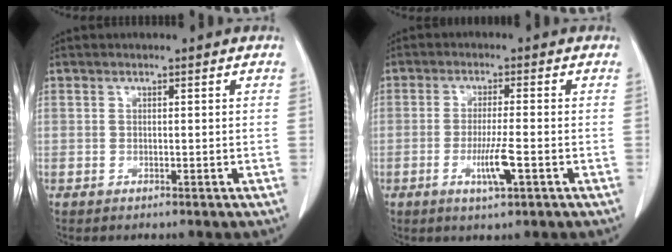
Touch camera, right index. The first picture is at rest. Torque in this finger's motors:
{"motor_torque": [0.11, -0.11, 0.07, 0.05]}